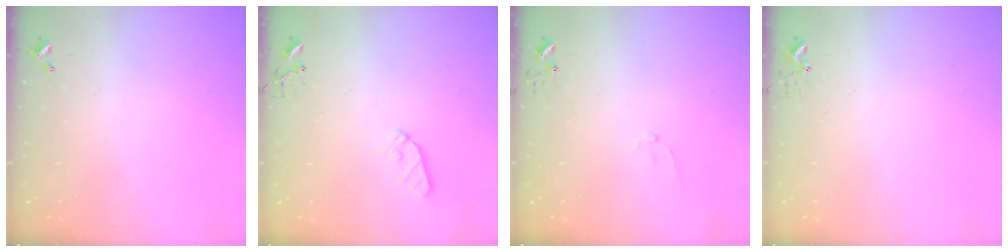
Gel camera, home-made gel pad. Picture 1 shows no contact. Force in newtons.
{"total": 6.2, "press": 6.2, "slide": 0.9}
{"total": 5.5, "press": 5.5, "slide": 0.6}
{"total": 2.9, "press": 2.9, "slide": 0.3}